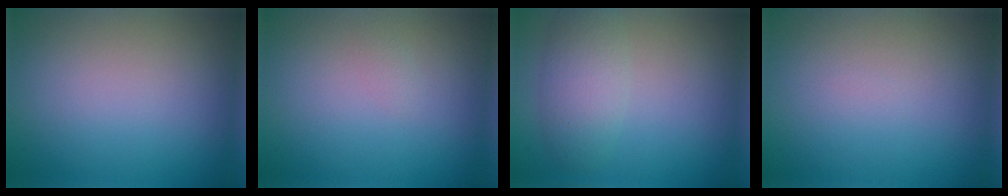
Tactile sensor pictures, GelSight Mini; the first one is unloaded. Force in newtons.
{"total": 0.5, "press": 0.5, "slide": 0.0}
{"total": 3.3, "press": 3.3, "slide": 0.3}
{"total": 0.0}